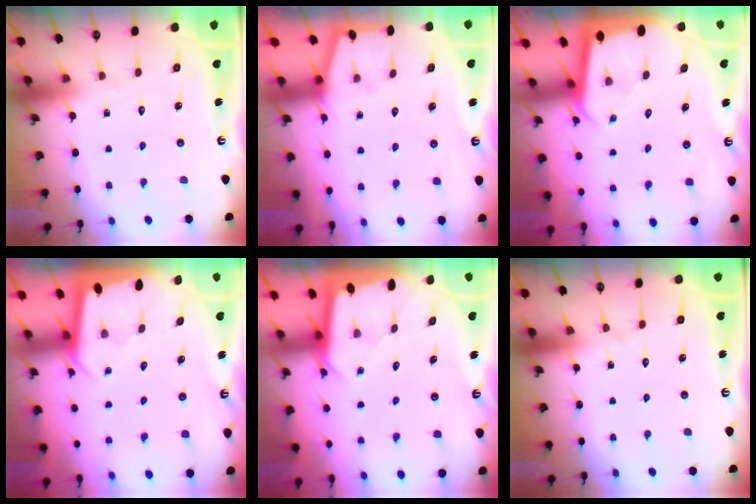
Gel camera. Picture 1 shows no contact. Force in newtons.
{"total": 1.6, "press": 1.6, "slide": 0.2}
{"total": 1.9, "press": 1.9, "slide": 0.1}
{"total": 1.9, "press": 1.9, "slide": 0.1}
{"total": 2.1, "press": 2.1, "slide": 0.1}
{"total": 0.0}